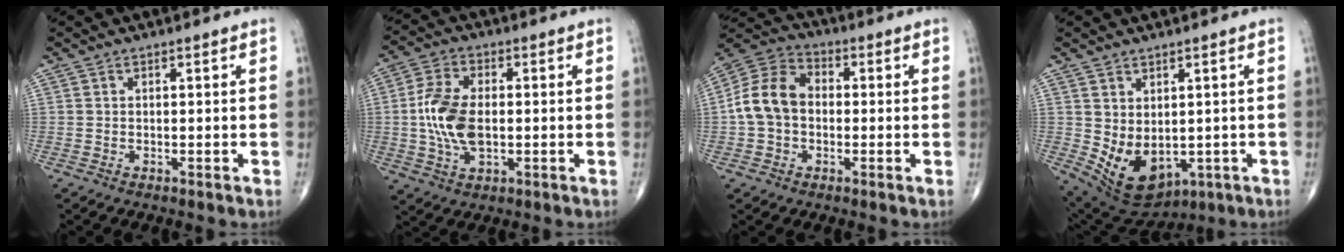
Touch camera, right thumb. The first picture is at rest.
{"total": 10.8, "force": [-0.4, 6.0, 9.0], "torque": [-0.185, 0.006, -0.007]}
{"total": 10.8, "force": [-0.6, 8.3, 6.9], "torque": [-0.124, 0.036, -0.022]}
{"total": 10.3, "force": [-0.8, 6.8, 7.7], "torque": [-0.115, -0.008, 0.021]}